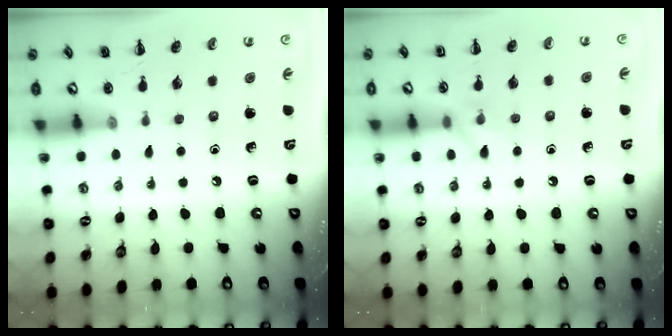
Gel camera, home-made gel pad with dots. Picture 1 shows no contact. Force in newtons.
{"total": 6.8, "press": 6.7, "slide": 1.0}